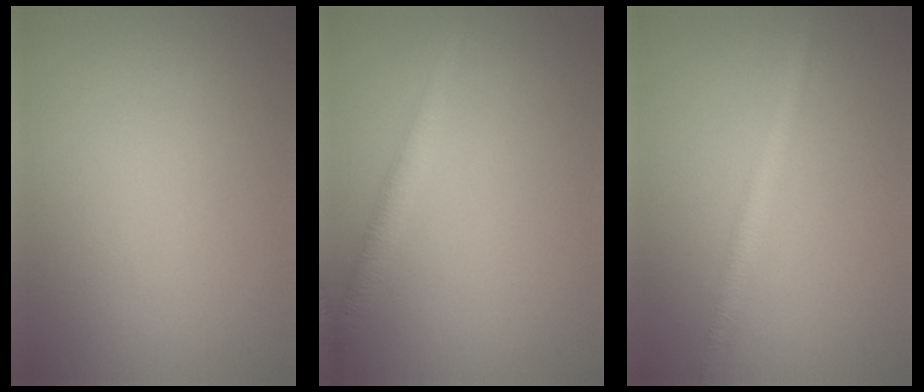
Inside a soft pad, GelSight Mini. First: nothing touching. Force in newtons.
{"total": 2.2, "press": 2.2, "slide": 0.1}
{"total": 2.5, "press": 2.5, "slide": 0.1}